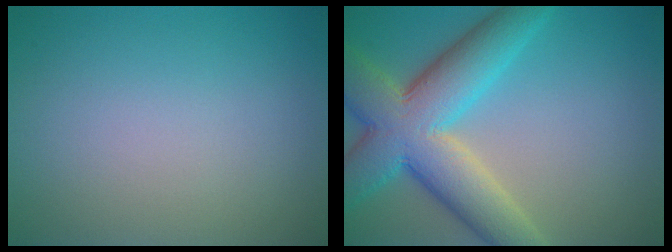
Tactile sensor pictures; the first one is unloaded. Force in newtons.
{"total": 8.9, "press": 8.8, "slide": 0.8}